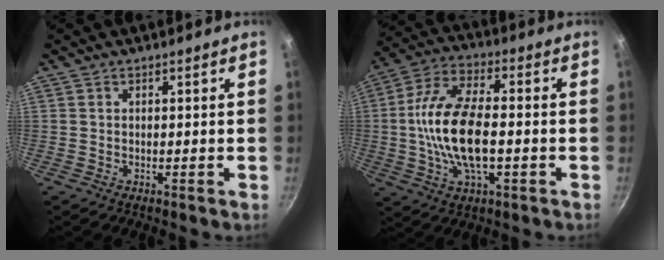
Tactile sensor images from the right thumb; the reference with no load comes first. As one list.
[{"total": 16.0, "force": [-1.8, 7.6, 13.9], "torque": [-0.261, 0.025, -0.044]}]